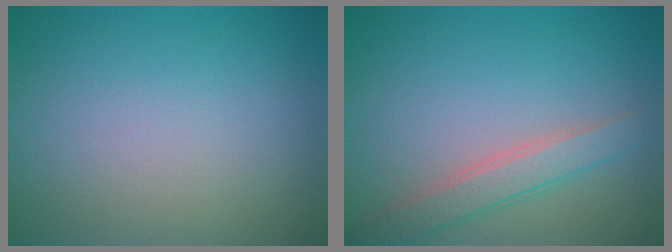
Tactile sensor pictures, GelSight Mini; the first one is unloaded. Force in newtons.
{"total": 2.7, "press": 2.7, "slide": 0.1}